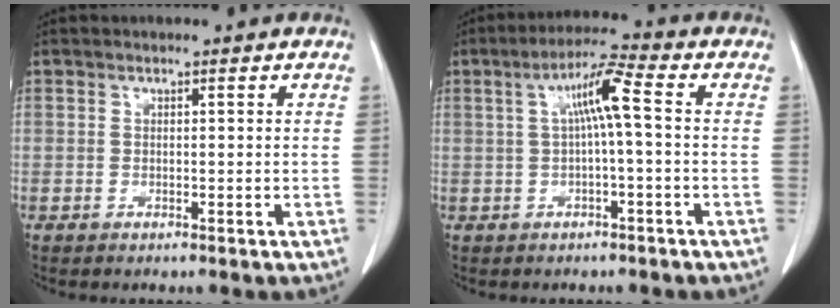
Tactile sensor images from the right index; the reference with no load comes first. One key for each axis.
{"total": 6.2, "fx": 0.7, "fy": 0.1, "fz": 6.2, "tx": -0.110, "ty": 0.021, "tz": 0.012}